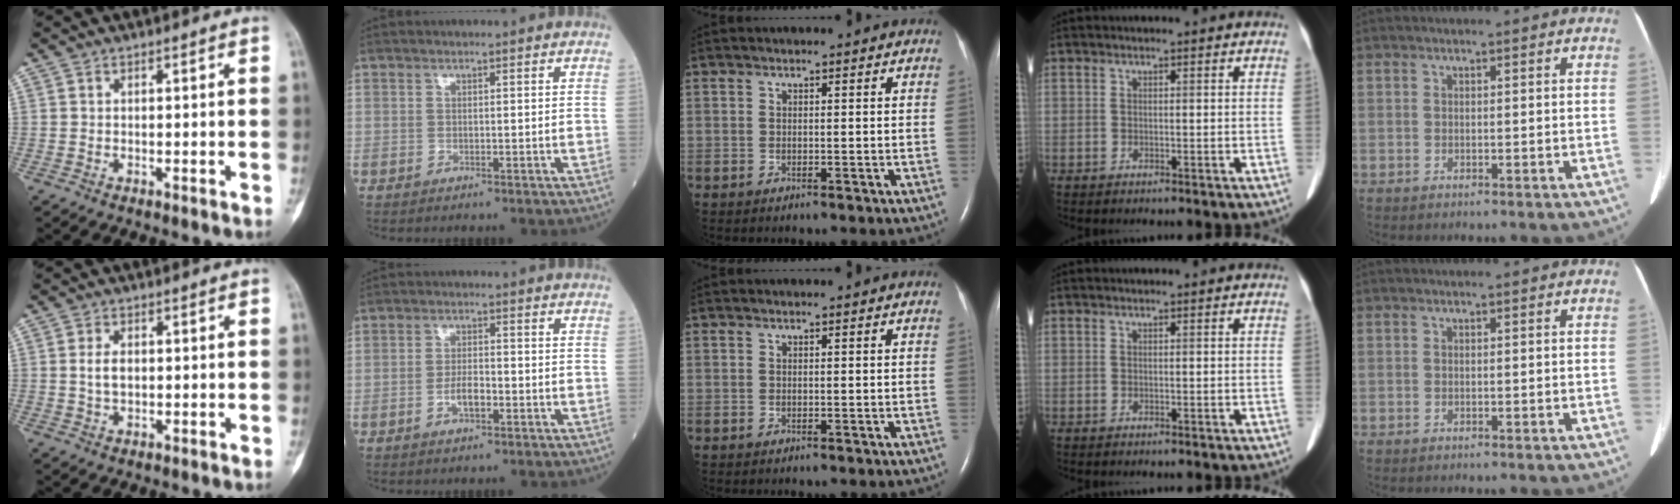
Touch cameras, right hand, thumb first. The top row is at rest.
{"thumb": {"total": 3.4, "force": [0.3, 2.1, 2.6], "torque": [-0.047, 0.001, 0.008]}, "index": {"total": 3.2, "force": [-1.2, 1.1, 2.7], "torque": [-0.052, 0.003, -0.021]}}